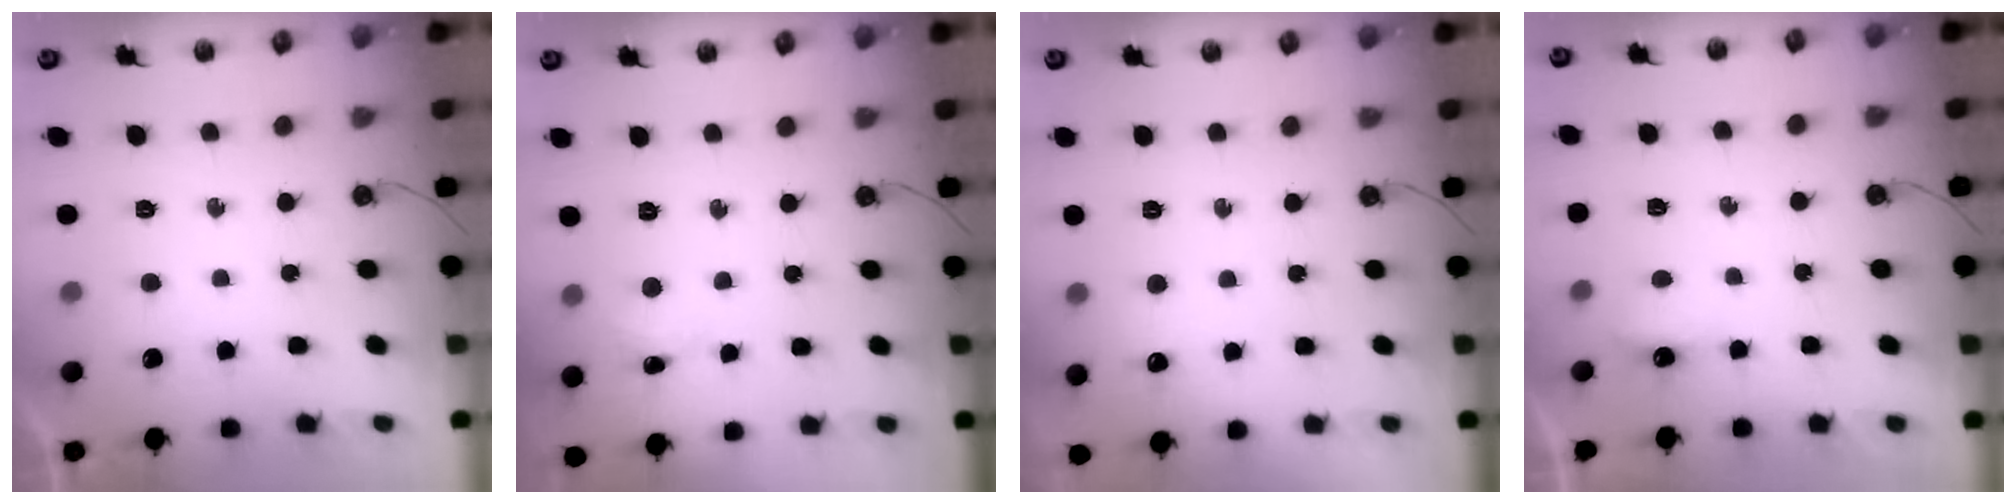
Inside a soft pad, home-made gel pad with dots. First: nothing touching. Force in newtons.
{"total": 2.0, "press": 1.9, "slide": 0.4}
{"total": 3.8, "press": 3.8, "slide": 0.6}
{"total": 3.5, "press": 3.5, "slide": 0.6}